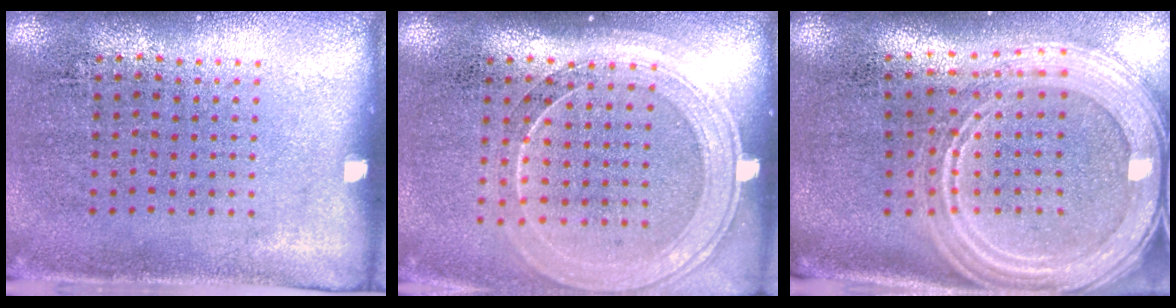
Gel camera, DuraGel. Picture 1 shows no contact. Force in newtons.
{"total": 1.7, "press": 1.5, "slide": 0.6}
{"total": 3.0, "press": 2.4, "slide": 1.8}